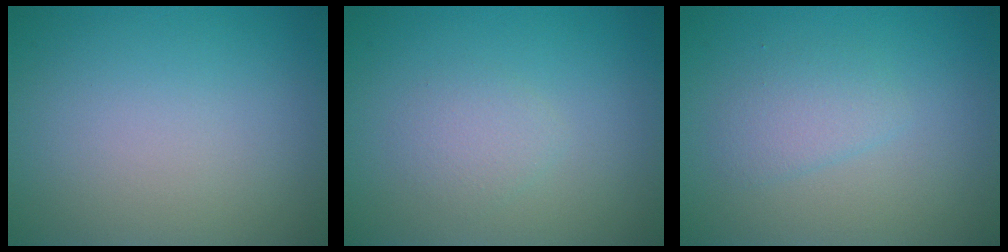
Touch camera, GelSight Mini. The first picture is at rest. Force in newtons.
{"total": 1.4, "press": 1.4, "slide": 0.0}
{"total": 1.8, "press": 1.8, "slide": 0.1}